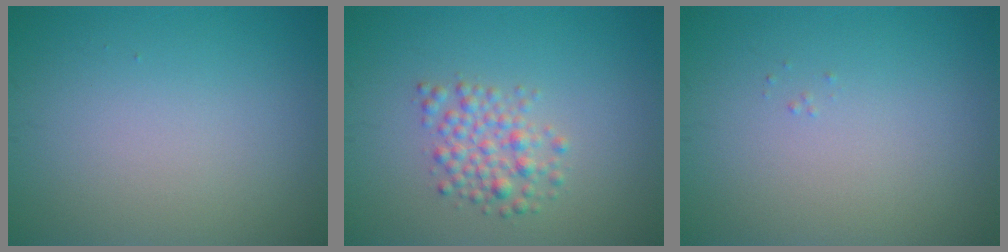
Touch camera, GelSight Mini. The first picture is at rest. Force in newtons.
{"total": 2.7, "press": 2.7, "slide": 0.1}
{"total": 0.0}